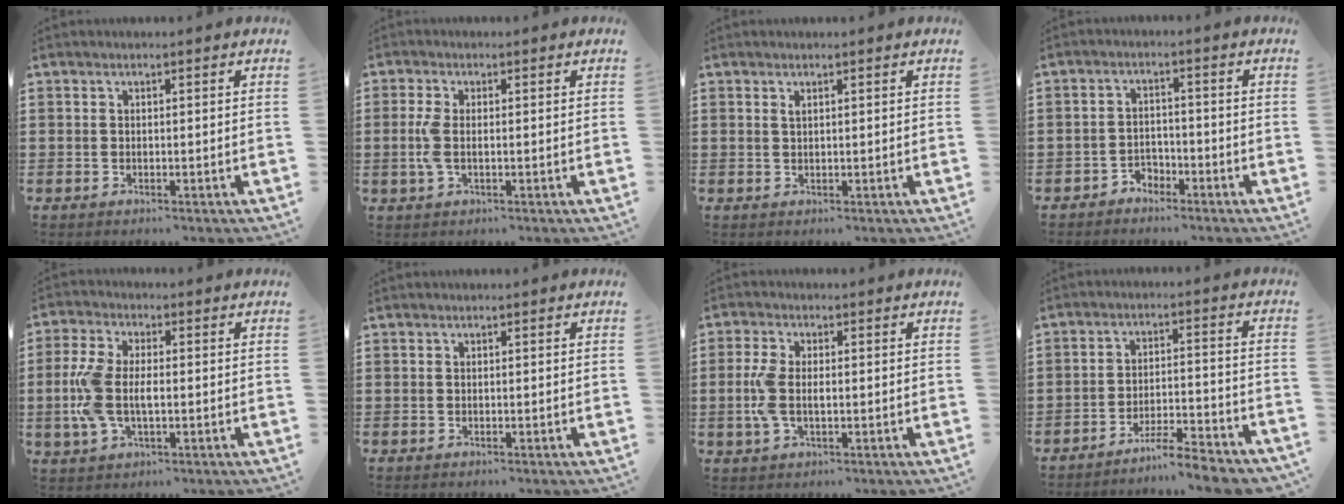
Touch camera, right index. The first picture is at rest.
{"total": 3.6, "force": [-0.3, 1.5, 3.2], "torque": [-0.089, -0.008, -0.015]}
{"total": 0.7, "force": [0.5, 0.2, 0.5], "torque": [-0.012, 0.002, 0.009]}
{"total": 2.5, "force": [-2.2, 1.1, 0.0], "torque": [-0.009, 0.005, -0.048]}
{"total": 7.8, "force": [-0.7, 4.1, 6.5], "torque": [-0.174, -0.008, -0.025]}
{"total": 0.0}
{"total": 5.0, "force": [-0.3, 2.5, 4.3], "torque": [-0.116, -0.009, -0.016]}
{"total": 5.8, "force": [-5.4, -0.2, 2.0], "torque": [-0.034, -0.004, -0.106]}